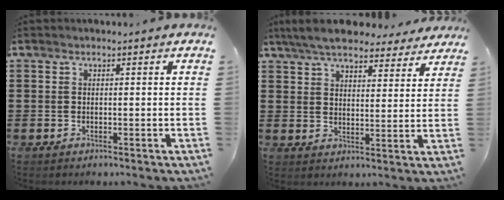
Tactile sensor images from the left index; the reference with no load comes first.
{"total": 6.9, "force": [6.3, 1.4, 2.5], "torque": [-0.072, -0.015, 0.116]}